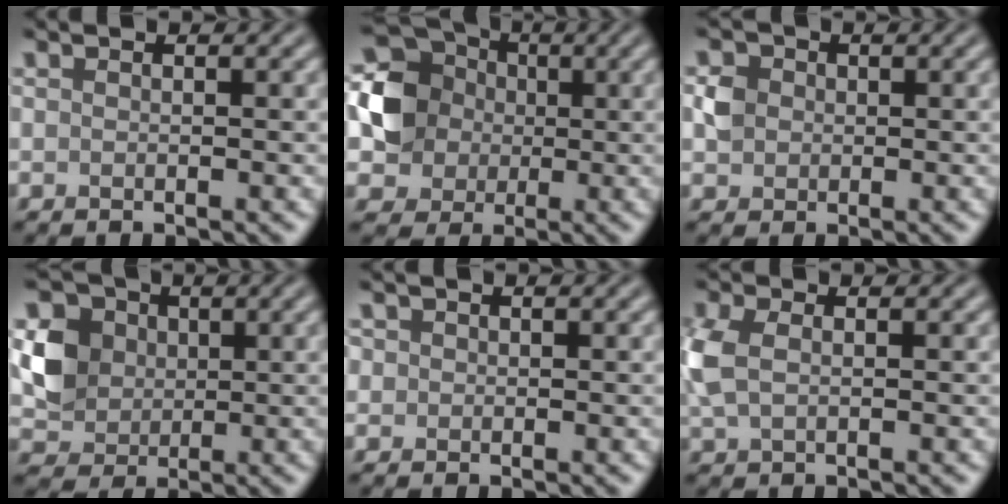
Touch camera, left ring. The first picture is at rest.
{"total": 7.2, "force": [0.6, 6.5, 3.1], "torque": [-0.056, 0.011, -0.002]}
{"total": 2.0, "force": [0.1, 1.8, 0.7], "torque": [-0.011, 0.000, 0.002]}
{"total": 4.6, "force": [0.7, 4.1, 2.1], "torque": [-0.042, 0.003, 0.011]}
{"total": 0.9, "force": [0.2, 0.9, 0.2], "torque": [0.005, 0.000, 0.001]}
{"total": 3.5, "force": [0.3, 2.2, 2.6], "torque": [-0.075, 0.003, 0.004]}